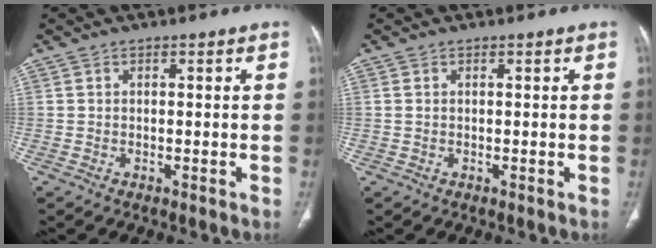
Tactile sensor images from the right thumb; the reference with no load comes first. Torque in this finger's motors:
{"motor_torque": [-0.39, -0.55, 0.03, 0.62, 0.04]}